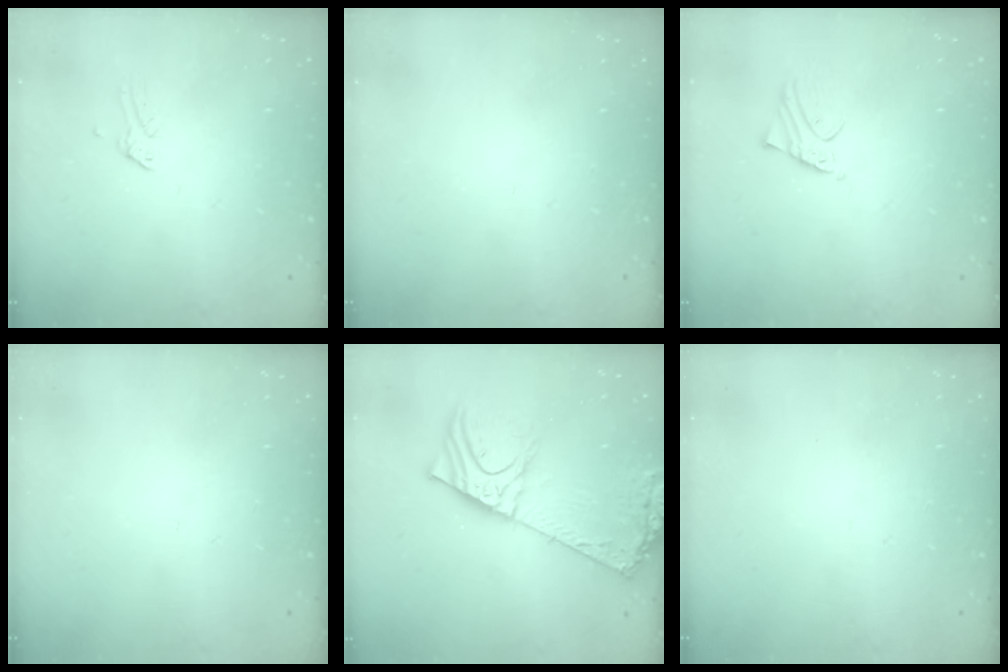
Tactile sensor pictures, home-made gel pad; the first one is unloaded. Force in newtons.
{"total": 0.0}
{"total": 1.9, "press": 1.9, "slide": 0.1}
{"total": 0.0}
{"total": 16.9, "press": 16.4, "slide": 3.8}
{"total": 0.0}